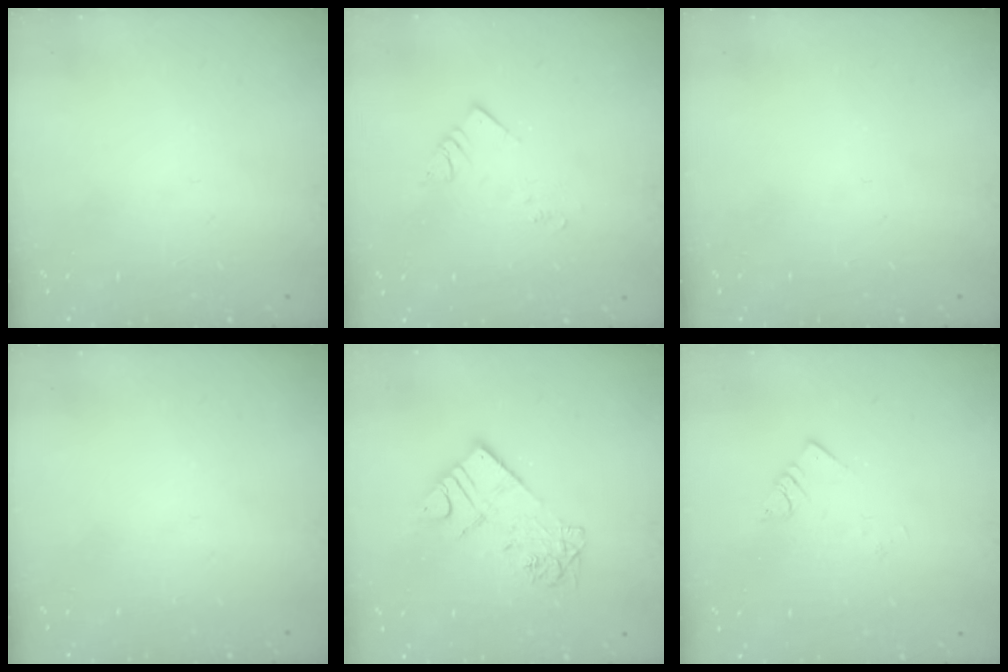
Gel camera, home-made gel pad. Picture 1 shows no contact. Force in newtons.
{"total": 3.3, "press": 3.3, "slide": 0.1}
{"total": 0.0}
{"total": 0.0}
{"total": 10.8, "press": 10.8, "slide": 0.8}
{"total": 2.9, "press": 2.8, "slide": 0.6}